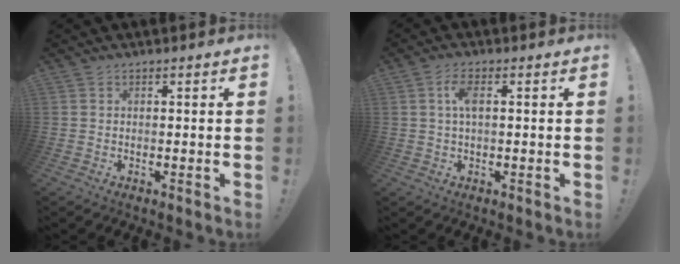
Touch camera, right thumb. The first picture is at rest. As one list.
[{"total": 4.5, "force": [1.1, 1.8, 4.0], "torque": [-0.076, 0.006, 0.017]}]